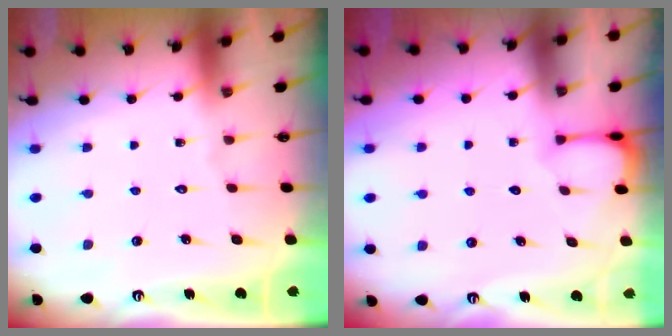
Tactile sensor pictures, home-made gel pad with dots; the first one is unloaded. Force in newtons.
{"total": 1.6, "press": 1.6, "slide": 0.1}